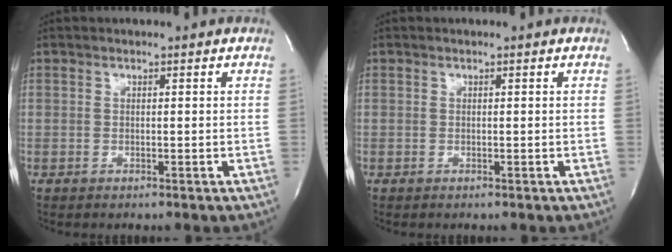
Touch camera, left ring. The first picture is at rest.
{"total": 0.0}